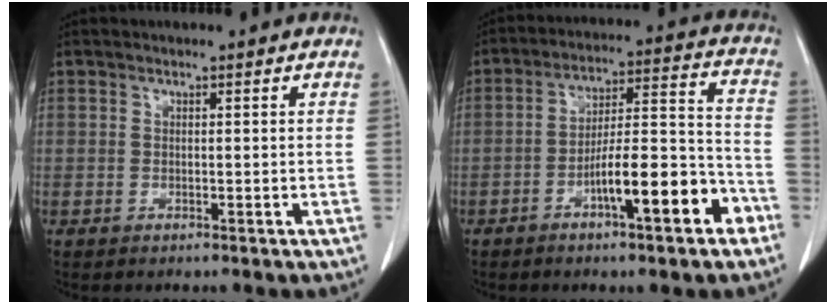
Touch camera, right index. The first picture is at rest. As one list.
[{"total": 12.9, "force": [-6.3, 2.0, 11.1], "torque": [-0.174, 0.019, -0.099]}]